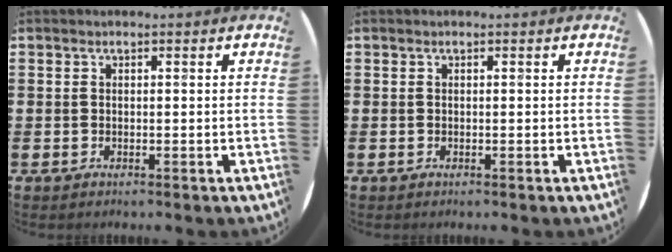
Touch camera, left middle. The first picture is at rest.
{"total": 0.0}